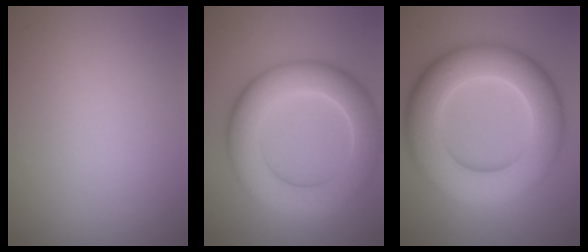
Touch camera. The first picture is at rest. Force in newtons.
{"total": 8.4, "press": 8.4, "slide": 0.3}
{"total": 11.3, "press": 11.3, "slide": 0.3}